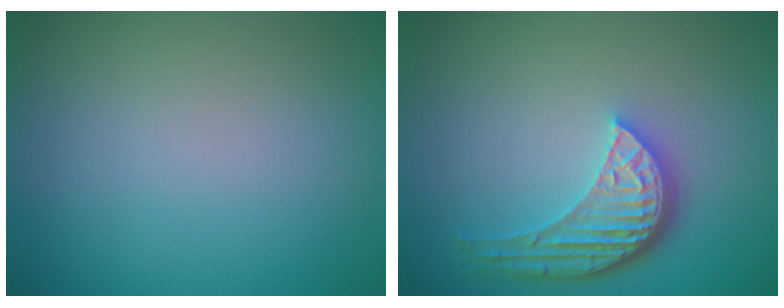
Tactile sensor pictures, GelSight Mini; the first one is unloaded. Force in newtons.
{"total": 5.4, "press": 3.9, "slide": 3.6}